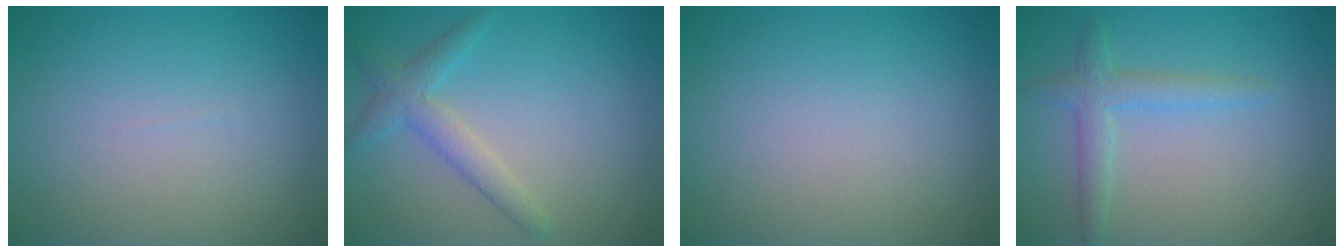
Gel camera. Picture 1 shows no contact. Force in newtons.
{"total": 2.7, "press": 2.7, "slide": 0.1}
{"total": 0.0}
{"total": 2.4, "press": 2.4, "slide": 0.1}